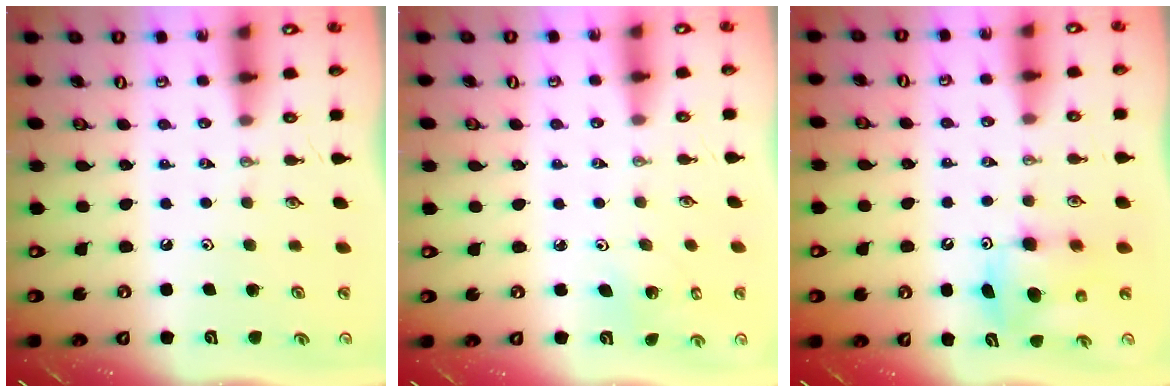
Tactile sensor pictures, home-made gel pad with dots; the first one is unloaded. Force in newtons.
{"total": 1.7, "press": 1.6, "slide": 0.2}
{"total": 9.2, "press": 9.2, "slide": 0.3}